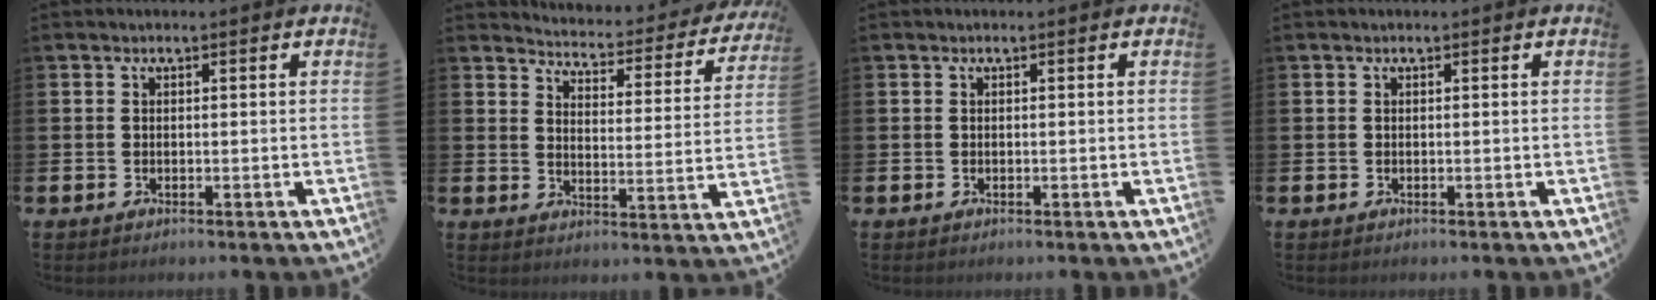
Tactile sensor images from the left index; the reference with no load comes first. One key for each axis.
{"total": 3.9, "fx": 3.7, "fy": 0.8, "fz": 0.7, "tx": -0.031, "ty": -0.040, "tz": 0.055}
{"total": 0.0}
{"total": 0.0}